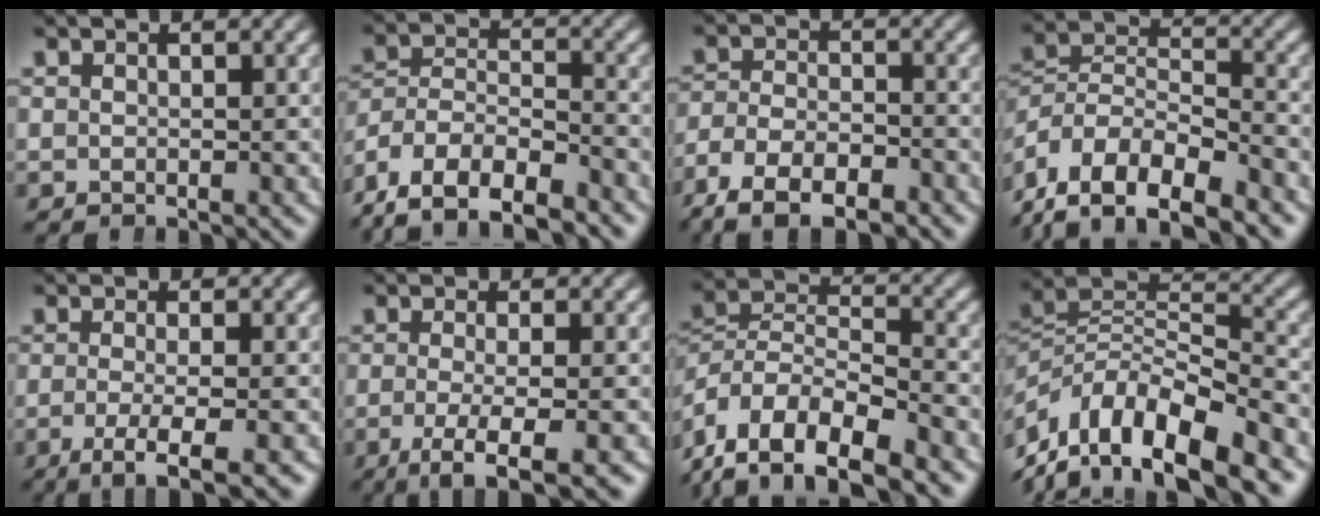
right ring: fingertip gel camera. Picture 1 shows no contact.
{"total": 11.5, "force": [-5.8, 8.8, 4.6], "torque": [-0.126, -0.052, -0.094]}
{"total": 7.1, "force": [-4.7, 3.9, 3.6], "torque": [-0.077, -0.027, -0.066]}
{"total": 10.4, "force": [-3.7, 8.0, 5.6], "torque": [-0.134, -0.037, -0.059]}
{"total": 5.5, "force": [-3.5, 1.3, 4.0], "torque": [-0.078, -0.034, -0.042]}
{"total": 6.4, "force": [-4.4, 1.6, 4.3], "torque": [-0.084, -0.040, -0.053]}
{"total": 9.6, "force": [-2.7, 7.3, 5.6], "torque": [-0.126, -0.021, -0.048]}
{"total": 12.8, "force": [-3.5, 9.0, 8.4], "torque": [-0.171, -0.043, -0.042]}